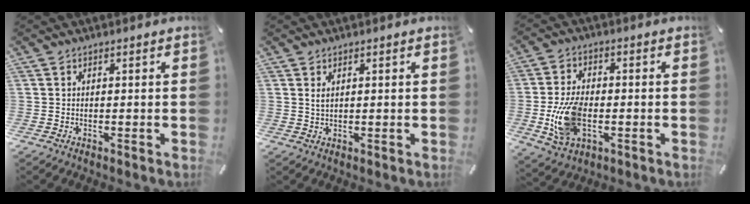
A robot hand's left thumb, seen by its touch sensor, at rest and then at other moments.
{"total": 1.5, "force": [0.6, 0.6, 1.2], "torque": [-0.026, 0.000, 0.010]}
{"total": 12.5, "force": [-2.3, 7.6, 9.6], "torque": [-0.196, -0.003, -0.036]}